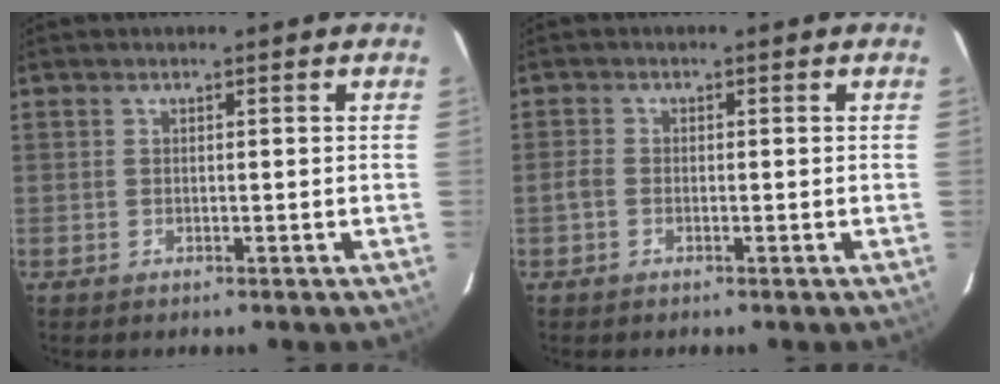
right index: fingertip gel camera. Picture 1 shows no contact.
{"total": 1.6, "force": [-0.8, 1.1, 0.9], "torque": [-0.026, 0.000, -0.019]}